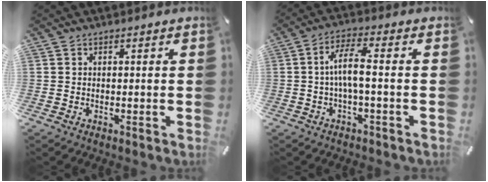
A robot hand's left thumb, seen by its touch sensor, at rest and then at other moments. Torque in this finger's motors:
{"motor_torque": [0.25, 0.26, 0.12, 0.03, 0.08]}